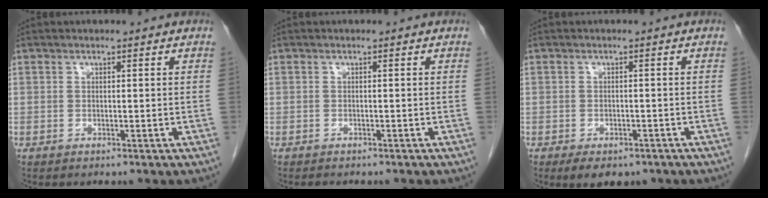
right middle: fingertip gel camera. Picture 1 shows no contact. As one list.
[{"total": 1.7, "force": [-1.5, 0.5, 0.7], "torque": [-0.015, -0.004, -0.016]}, {"total": 6.2, "force": [-4.5, 3.2, 2.9], "torque": [-0.033, -0.002, -0.059]}]